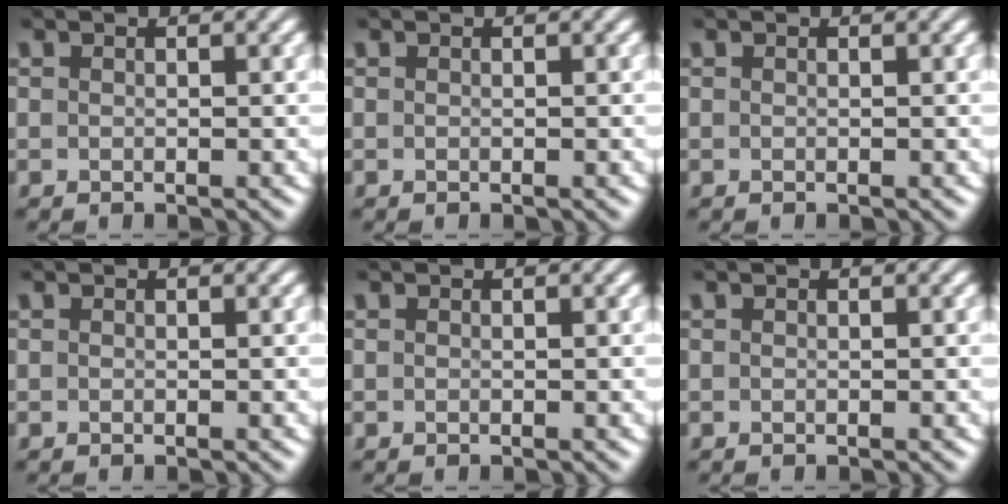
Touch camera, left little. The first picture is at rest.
{"total": 0.0}
{"total": 0.0}
{"total": 0.0}
{"total": 0.0}
{"total": 0.0}